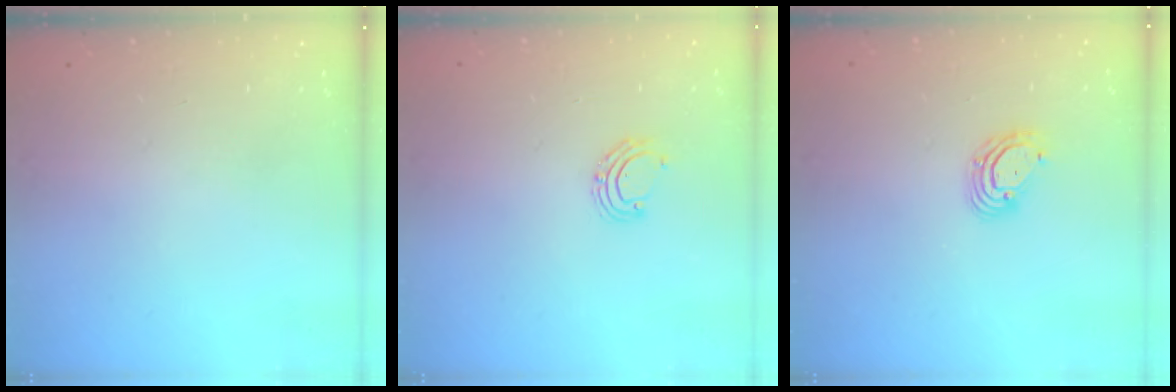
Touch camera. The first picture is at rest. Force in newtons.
{"total": 6.0, "press": 5.9, "slide": 1.1}
{"total": 6.2, "press": 6.1, "slide": 0.9}